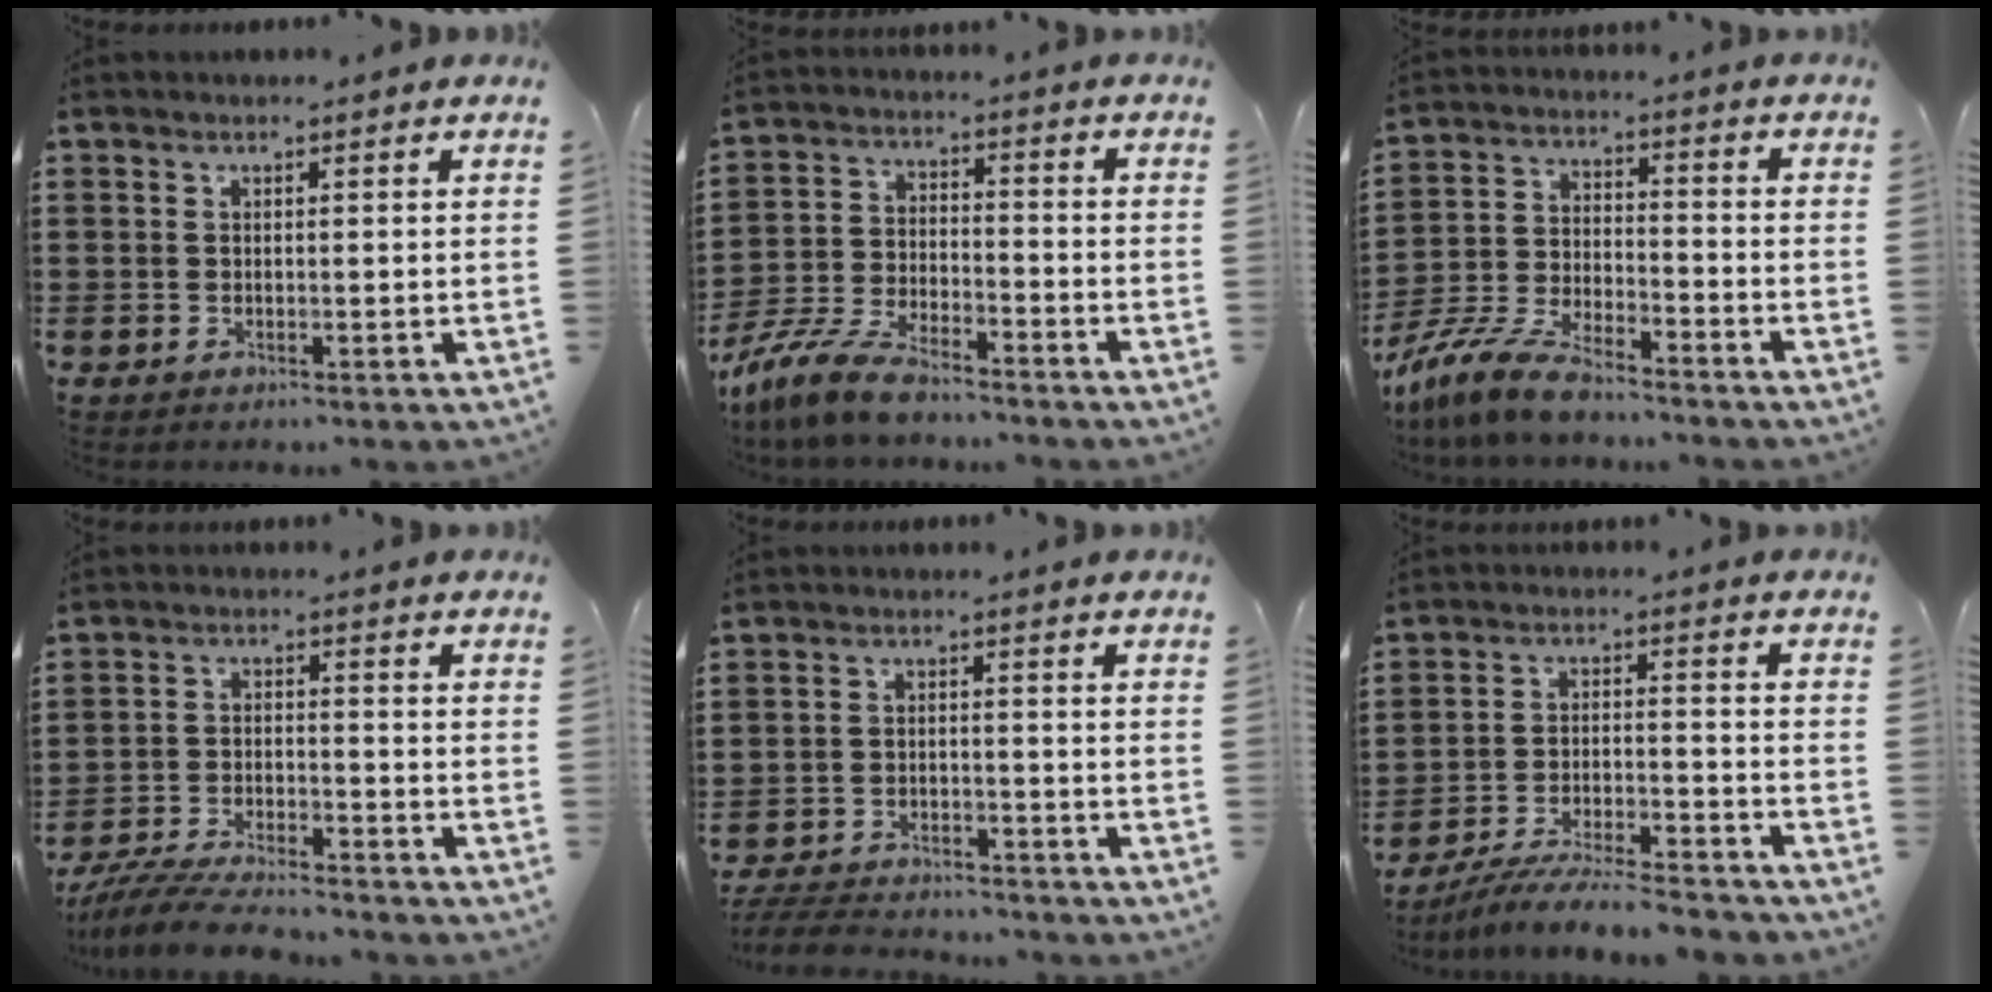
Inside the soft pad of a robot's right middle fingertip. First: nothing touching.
{"total": 8.2, "force": [-7.4, 1.5, 3.3], "torque": [-0.077, 0.009, -0.146]}
{"total": 8.8, "force": [-7.9, 1.4, 3.5], "torque": [-0.085, 0.009, -0.159]}
{"total": 6.5, "force": [-6.2, 0.6, 1.8], "torque": [-0.038, 0.001, -0.120]}
{"total": 4.8, "force": [-4.7, 0.6, 0.8], "torque": [-0.024, 0.002, -0.099]}
{"total": 7.0, "force": [-6.7, 0.4, 2.1], "torque": [-0.040, 0.001, -0.130]}